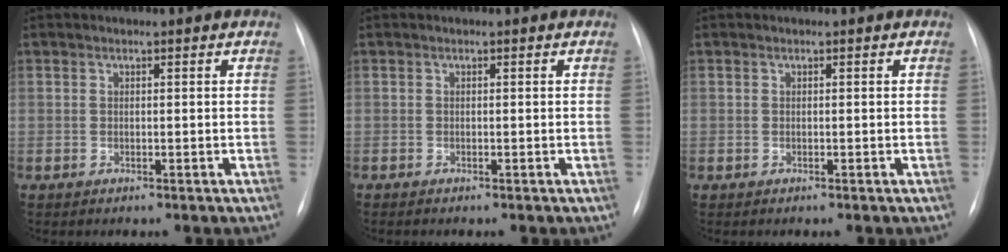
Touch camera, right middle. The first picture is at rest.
{"total": 0.0}
{"total": 0.0}